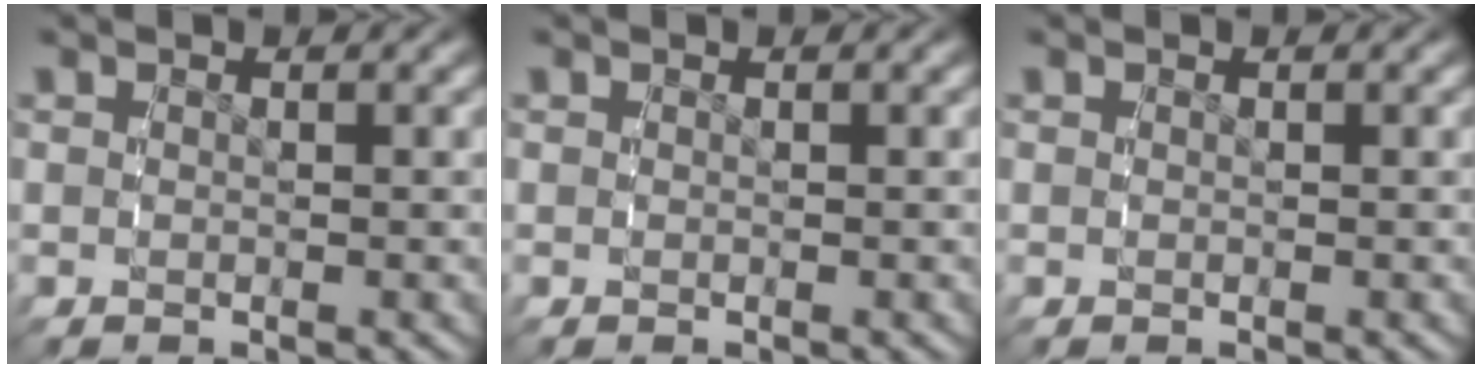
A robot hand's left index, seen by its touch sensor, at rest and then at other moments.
{"total": 0.0}
{"total": 0.0}